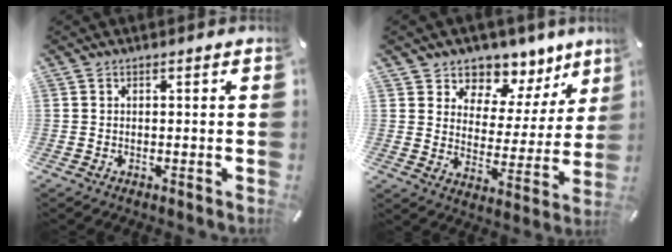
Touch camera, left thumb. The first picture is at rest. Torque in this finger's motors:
{"motor_torque": [0.76, -0.33, 0.20, -0.07, 0.02]}